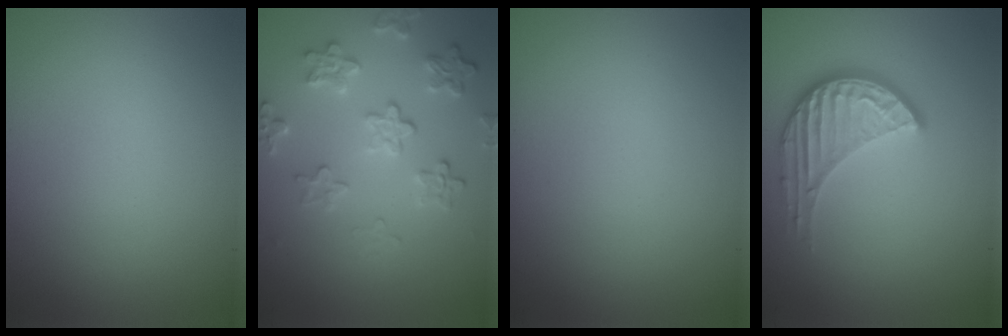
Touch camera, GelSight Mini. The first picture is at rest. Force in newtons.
{"total": 4.1, "press": 3.2, "slide": 2.6}
{"total": 0.0}
{"total": 3.8, "press": 3.2, "slide": 2.1}